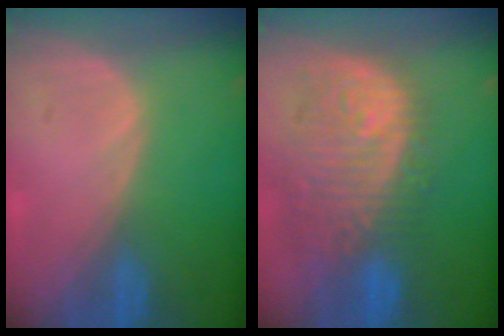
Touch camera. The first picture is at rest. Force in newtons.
{"total": 12.1, "press": 10.8, "slide": 5.5}